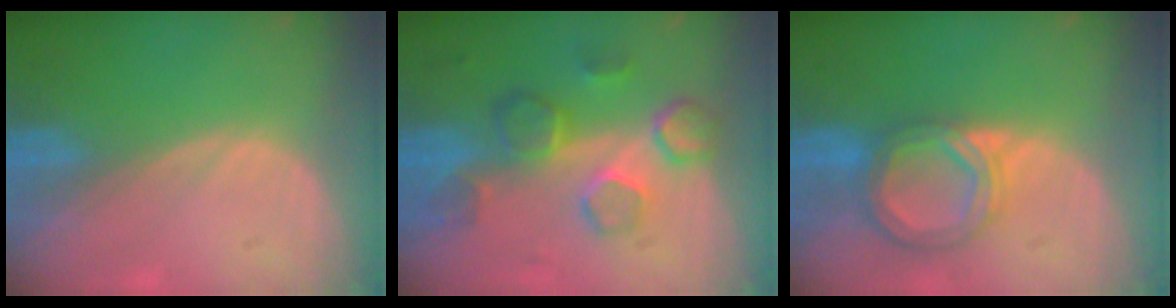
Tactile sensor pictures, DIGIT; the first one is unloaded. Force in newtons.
{"total": 8.5, "press": 7.7, "slide": 3.6}
{"total": 6.8, "press": 6.2, "slide": 2.7}